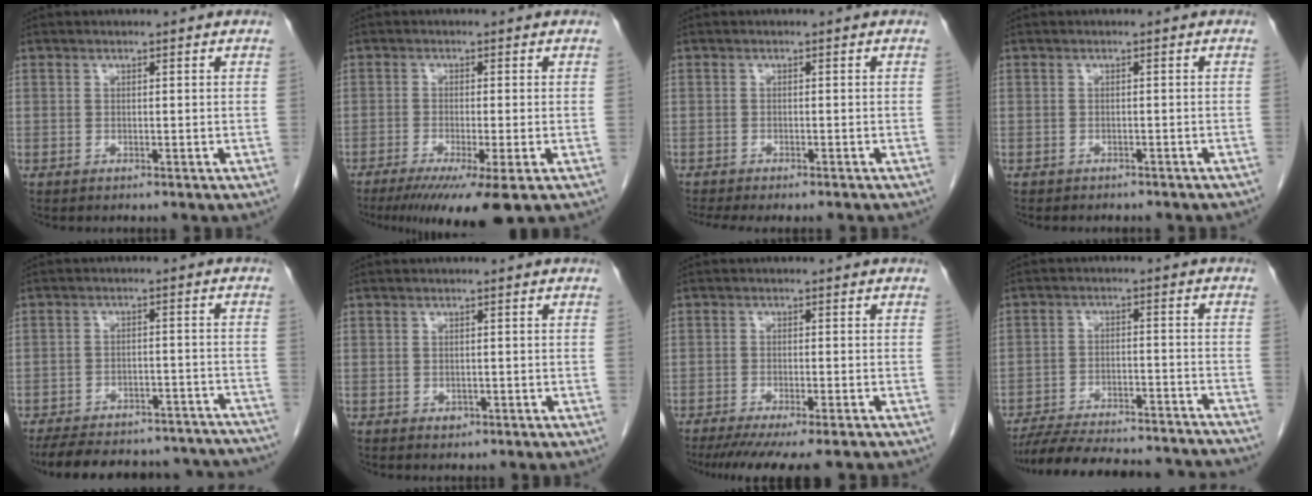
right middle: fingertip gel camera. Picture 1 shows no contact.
{"total": 9.0, "force": [-5.8, 0.2, 6.9], "torque": [-0.101, -0.023, -0.093]}
{"total": 6.2, "force": [-5.5, 1.2, 2.8], "torque": [-0.031, -0.003, -0.078]}
{"total": 6.3, "force": [-5.4, 2.3, 2.3], "torque": [-0.029, -0.001, -0.054]}
{"total": 25.8, "force": [-23.0, 7.3, 9.0], "torque": [-0.139, -0.003, -0.285]}
{"total": 0.9, "force": [-0.3, 0.7, 0.4], "torque": [-0.007, 0.001, -0.001]}
{"total": 11.1, "force": [-9.2, 1.3, 6.1], "torque": [-0.078, -0.021, -0.132]}
{"total": 23.5, "force": [-21.6, 3.6, 8.6], "torque": [-0.133, -0.015, -0.291]}